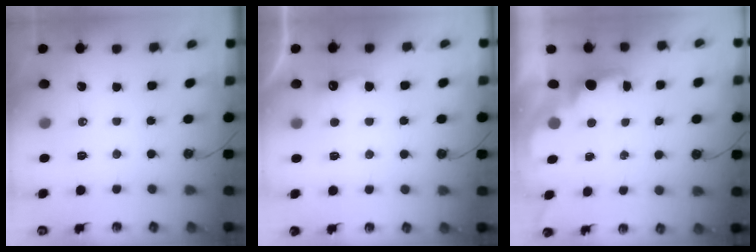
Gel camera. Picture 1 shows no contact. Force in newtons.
{"total": 4.9, "press": 4.8, "slide": 1.1}
{"total": 1.9, "press": 1.7, "slide": 0.8}